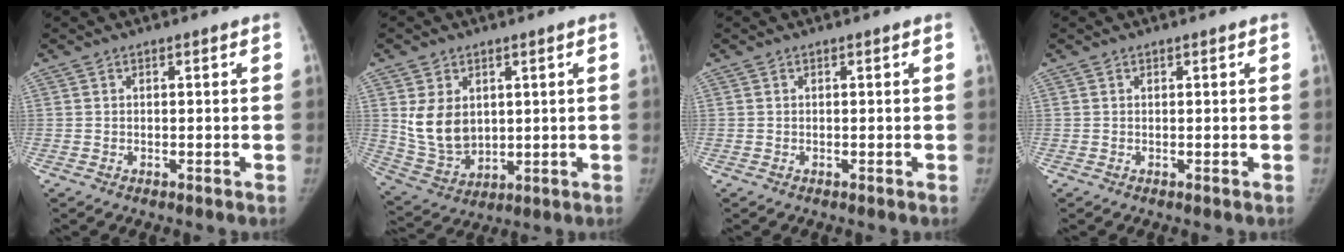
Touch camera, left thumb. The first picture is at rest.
{"total": 10.0, "force": [2.3, 7.4, 6.4], "torque": [-0.091, -0.021, 0.068]}
{"total": 0.0}
{"total": 0.0}